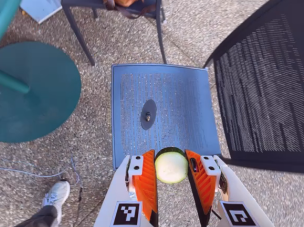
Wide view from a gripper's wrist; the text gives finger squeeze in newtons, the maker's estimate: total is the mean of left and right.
{"total": 11.5, "left": 11.2, "right": 11.8}